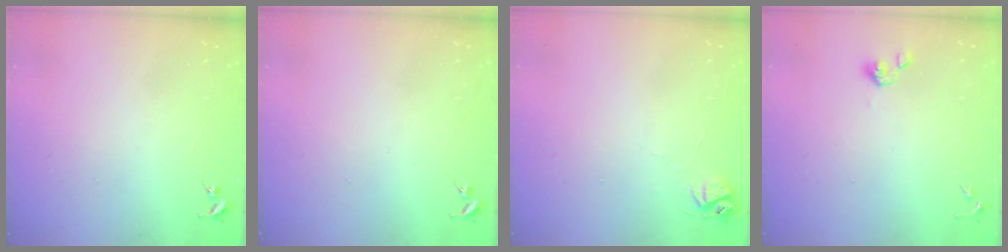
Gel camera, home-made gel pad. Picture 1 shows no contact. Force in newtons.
{"total": 0.0}
{"total": 6.6, "press": 6.6, "slide": 0.7}
{"total": 5.5, "press": 5.2, "slide": 1.8}